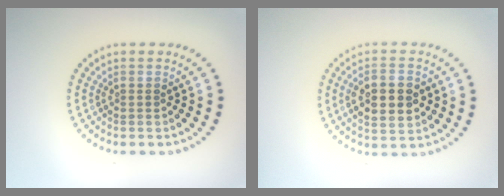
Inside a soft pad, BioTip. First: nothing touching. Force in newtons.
{"total": 4.6, "press": 4.6, "slide": 0.2}